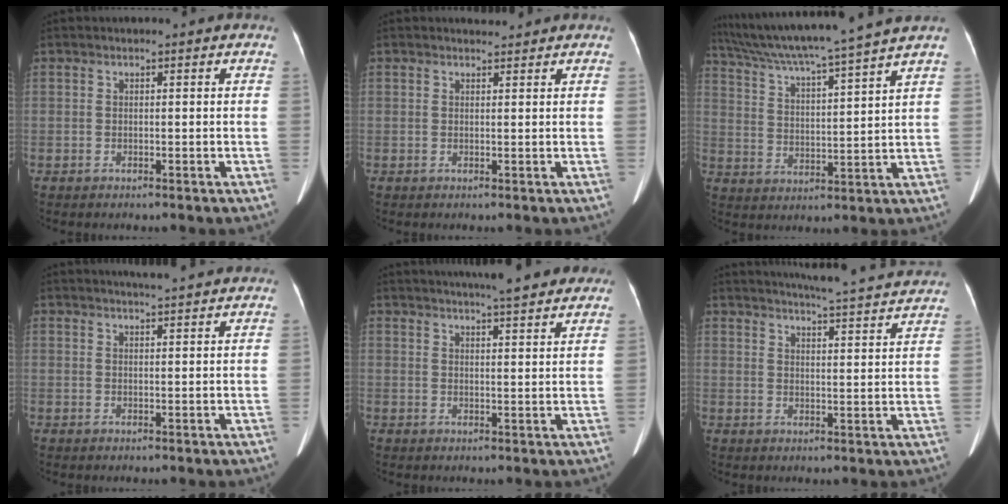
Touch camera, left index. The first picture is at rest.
{"total": 1.2, "force": [1.2, 0.1, -0.1], "torque": [-0.010, 0.001, 0.022]}
{"total": 17.1, "force": [14.7, -2.2, 8.4], "torque": [-0.149, -0.006, 0.228]}
{"total": 5.0, "force": [4.6, 0.0, 1.8], "torque": [-0.030, 0.017, 0.060]}
{"total": 11.9, "force": [10.5, 1.5, 5.5], "torque": [-0.071, 0.017, 0.126]}
{"total": 18.5, "force": [17.5, 0.5, 6.0], "torque": [-0.092, -0.020, 0.211]}